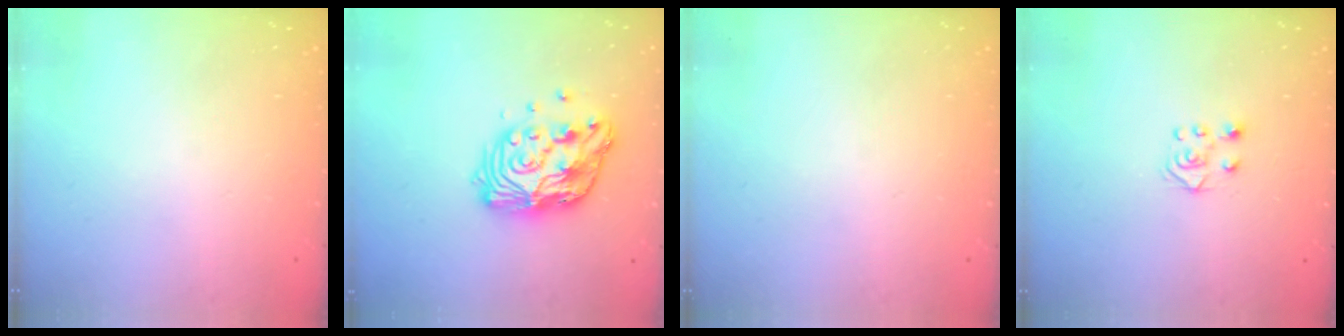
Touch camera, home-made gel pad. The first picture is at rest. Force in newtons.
{"total": 12.8, "press": 12.8, "slide": 1.0}
{"total": 0.0}
{"total": 5.2, "press": 5.2, "slide": 0.4}